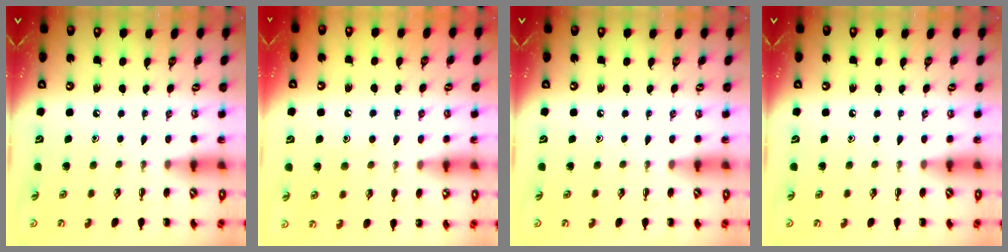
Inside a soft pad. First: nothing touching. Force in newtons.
{"total": 8.8, "press": 8.8, "slide": 1.0}
{"total": 0.0}
{"total": 0.0}